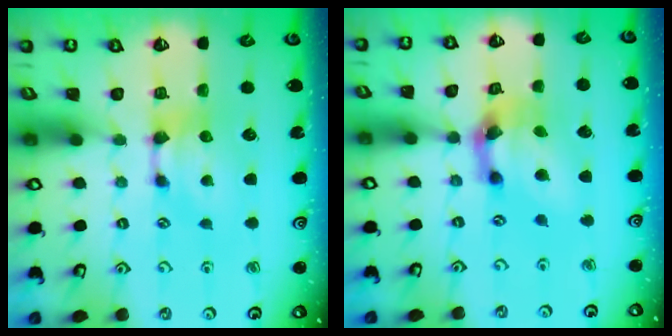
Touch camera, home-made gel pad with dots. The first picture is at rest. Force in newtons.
{"total": 6.6, "press": 6.2, "slide": 2.3}